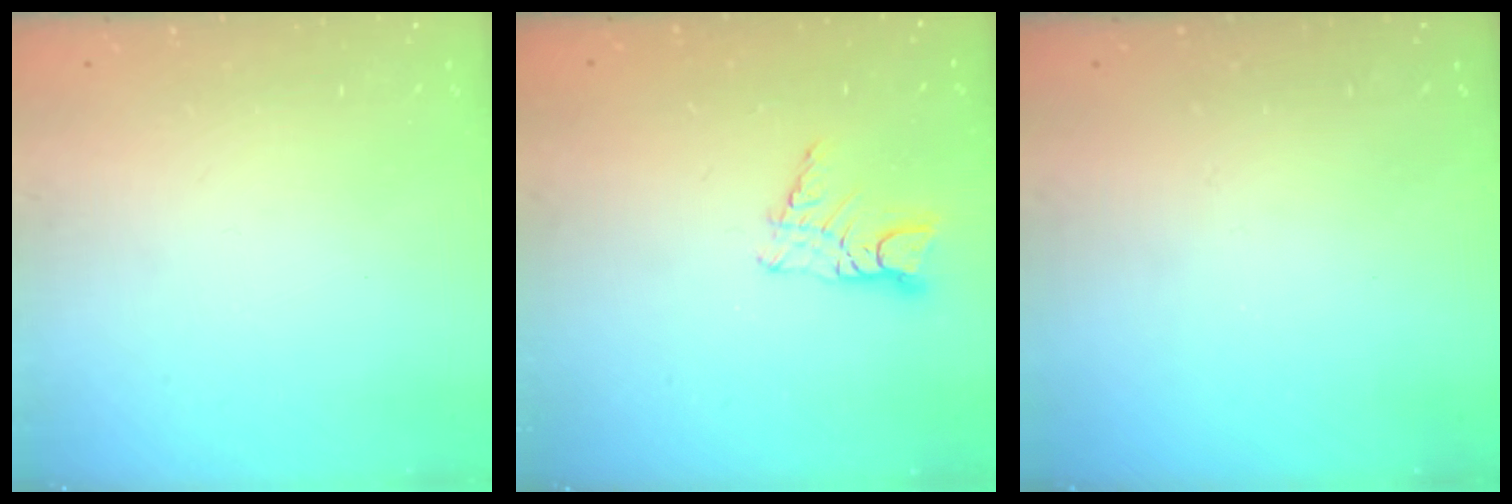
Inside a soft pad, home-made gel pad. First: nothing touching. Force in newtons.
{"total": 6.6, "press": 6.6, "slide": 0.4}
{"total": 0.0}